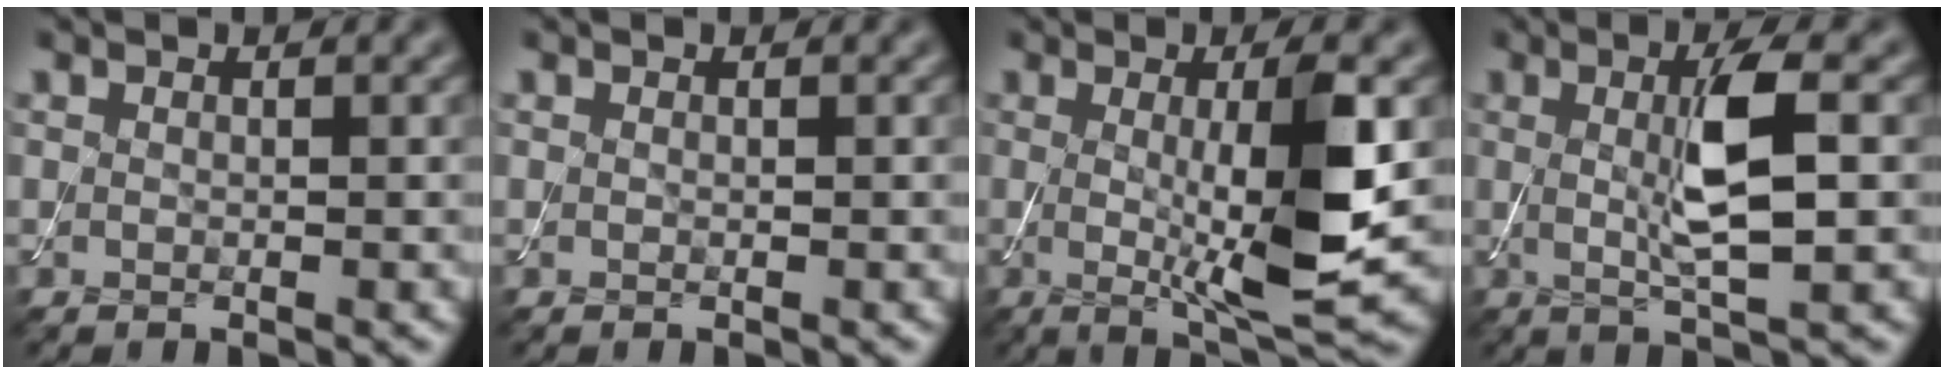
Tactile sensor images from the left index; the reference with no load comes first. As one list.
[{"total": 0.0}, {"total": 8.1, "force": [0.1, 1.5, 8.0], "torque": [-0.126, -0.018, 0.009]}, {"total": 5.8, "force": [0.5, 1.2, 5.7], "torque": [-0.106, 0.000, 0.011]}]